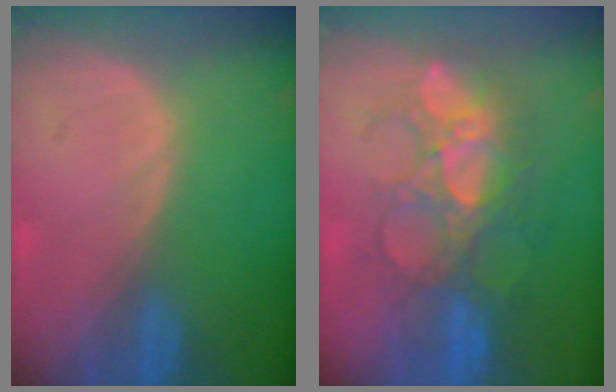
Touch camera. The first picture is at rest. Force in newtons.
{"total": 8.9, "press": 8.7, "slide": 1.6}